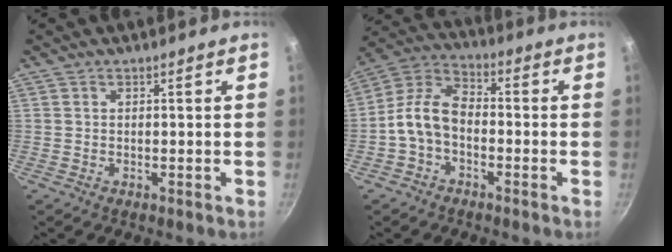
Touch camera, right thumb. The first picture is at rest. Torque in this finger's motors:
{"motor_torque": [-0.19, 0.56, 0.08, 0.03, 0.28]}